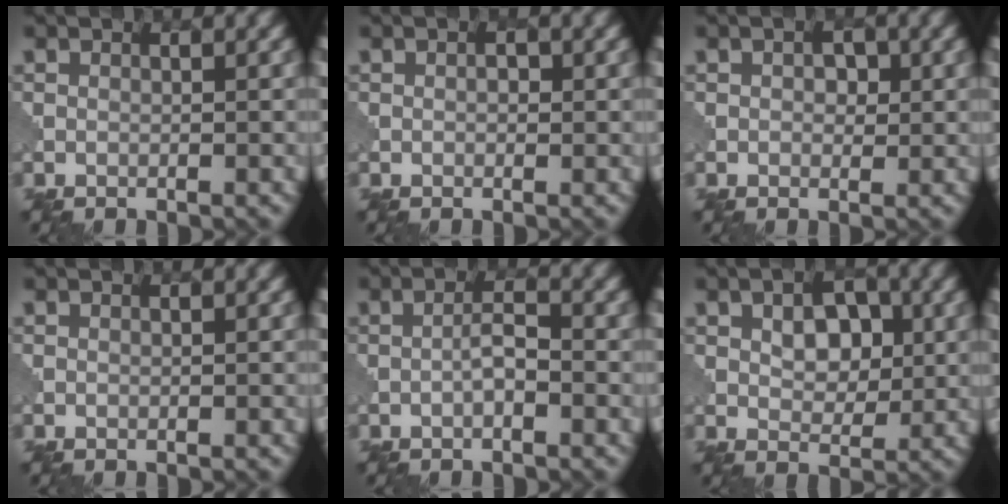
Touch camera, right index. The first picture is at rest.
{"total": 0.8, "force": [0.1, 0.5, 0.7], "torque": [-0.010, 0.002, 0.001]}
{"total": 1.7, "force": [0.4, 1.1, 1.3], "torque": [-0.019, 0.001, 0.004]}
{"total": 0.0}
{"total": 2.0, "force": [-0.7, 0.5, 1.8], "torque": [-0.035, 0.006, -0.017]}
{"total": 4.4, "force": [0.9, 2.8, 3.3], "torque": [-0.055, 0.000, 0.011]}